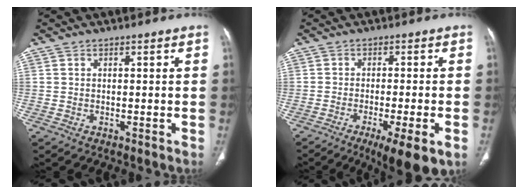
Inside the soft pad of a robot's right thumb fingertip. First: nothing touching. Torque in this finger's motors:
{"motor_torque": [0.45, 0.20, -0.15, 0.07, 0.07]}